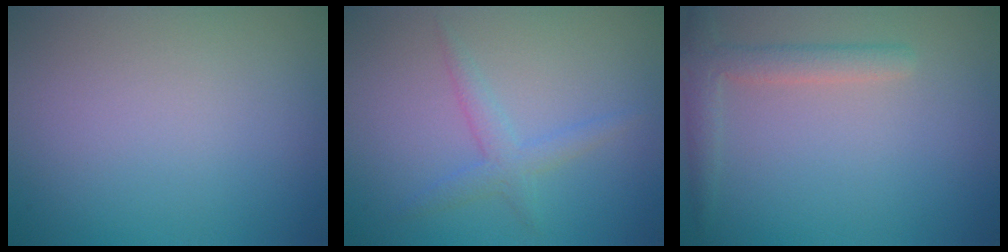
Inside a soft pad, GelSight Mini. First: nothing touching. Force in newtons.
{"total": 1.3, "press": 1.3, "slide": 0.1}
{"total": 2.6, "press": 2.5, "slide": 0.2}